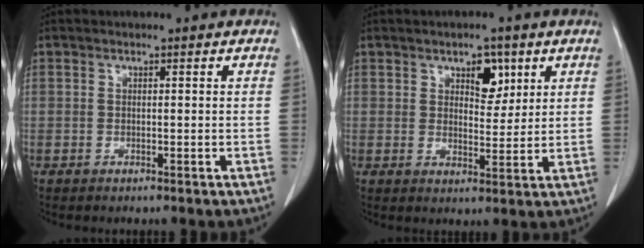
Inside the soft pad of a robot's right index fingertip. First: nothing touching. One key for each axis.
{"total": 4.8, "fx": 2.5, "fy": 2.5, "fz": 3.3, "tx": -0.044, "ty": 0.001, "tz": 0.039}